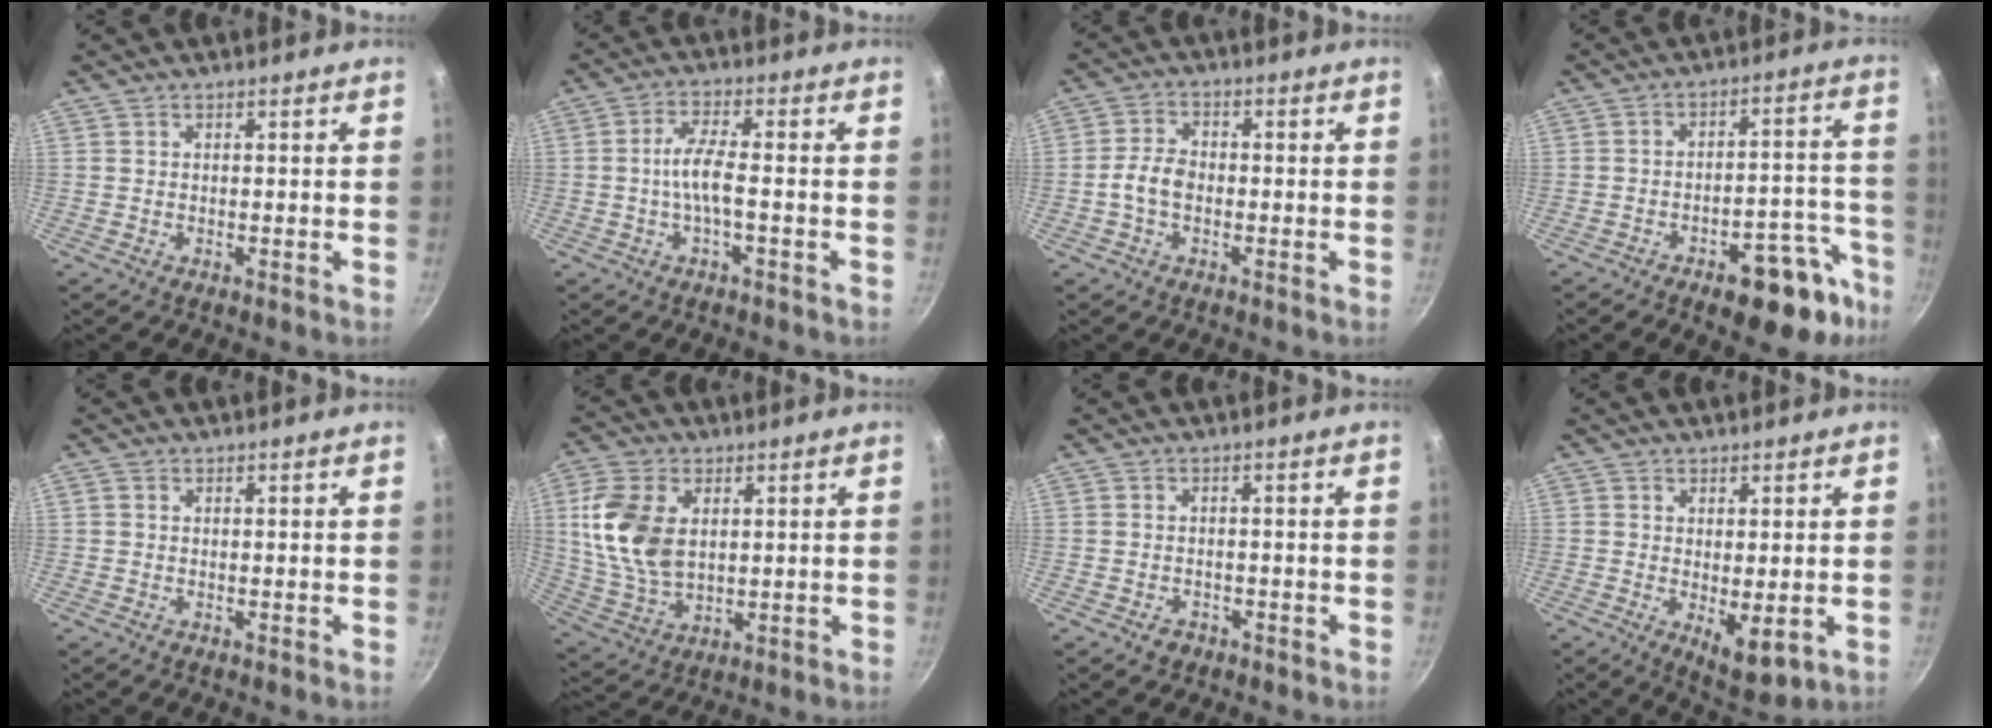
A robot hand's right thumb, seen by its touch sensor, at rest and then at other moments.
{"total": 5.5, "force": [-1.4, 1.2, 5.2], "torque": [-0.112, 0.020, -0.033]}
{"total": 4.9, "force": [-1.2, 3.3, 3.5], "torque": [-0.062, 0.024, -0.029]}
{"total": 15.3, "force": [-9.0, 6.5, 10.5], "torque": [-0.072, 0.070, -0.119]}
{"total": 0.8, "force": [0.1, 0.7, 0.4], "torque": [-0.007, 0.003, 0.001]}
{"total": 13.4, "force": [2.7, 8.5, 10.0], "torque": [-0.186, -0.011, 0.059]}
{"total": 2.1, "force": [-1.2, 1.6, 0.7], "torque": [-0.008, 0.014, -0.012]}
{"total": 6.3, "force": [-0.4, 2.7, 5.7], "torque": [-0.076, -0.021, 0.003]}